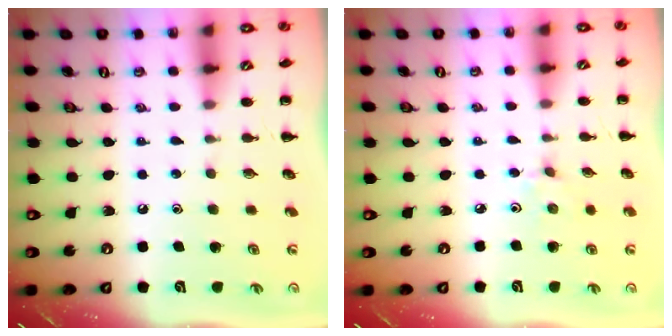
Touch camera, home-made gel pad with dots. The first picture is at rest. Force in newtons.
{"total": 2.4, "press": 2.2, "slide": 0.8}